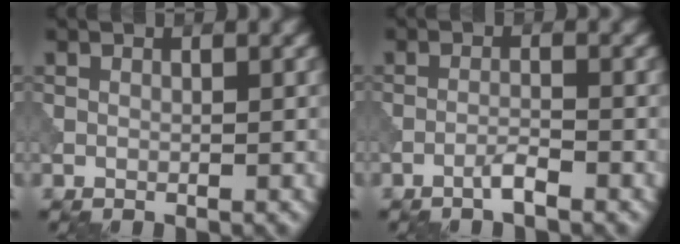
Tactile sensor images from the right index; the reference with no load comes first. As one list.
[{"total": 1.6, "force": [-1.3, 0.0, 1.0], "torque": [-0.020, 0.003, -0.030]}]